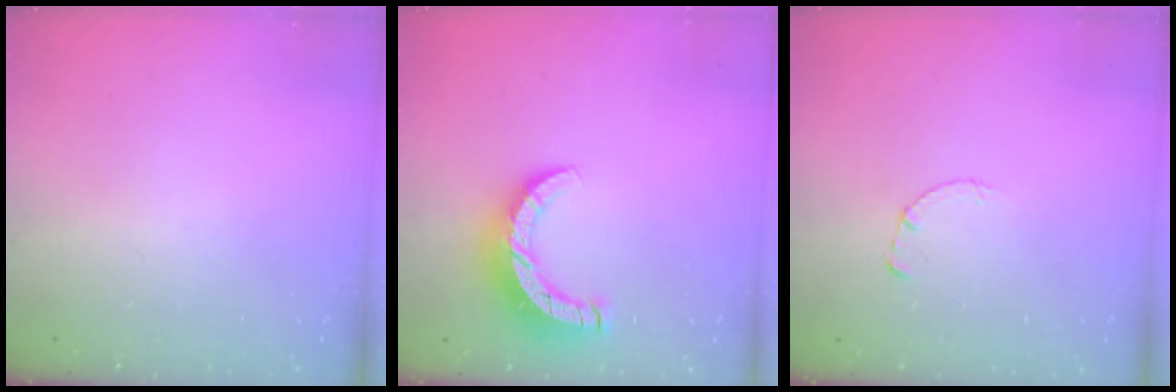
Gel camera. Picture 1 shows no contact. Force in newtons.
{"total": 9.9, "press": 9.9, "slide": 0.6}
{"total": 0.7, "press": 0.6, "slide": 0.1}